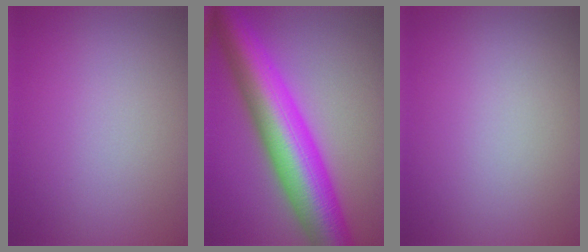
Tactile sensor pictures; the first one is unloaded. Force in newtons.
{"total": 11.4, "press": 11.4, "slide": 0.2}
{"total": 0.0}